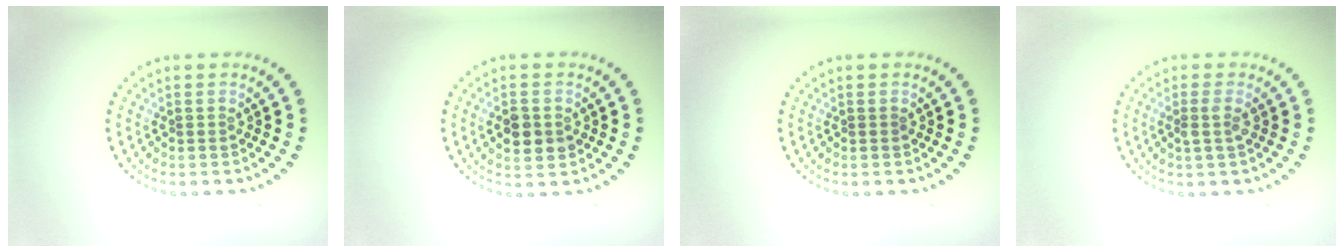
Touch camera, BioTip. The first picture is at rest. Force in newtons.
{"total": 2.9, "press": 2.9, "slide": 0.2}
{"total": 0.0}
{"total": 1.3, "press": 1.2, "slide": 0.6}